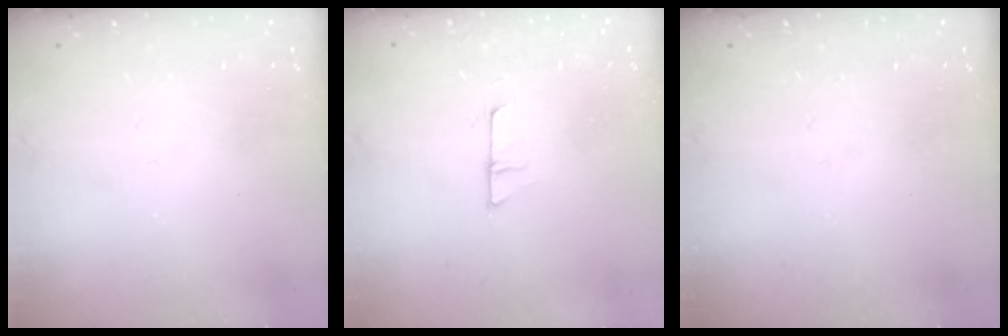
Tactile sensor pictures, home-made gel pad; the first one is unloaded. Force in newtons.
{"total": 5.7, "press": 5.6, "slide": 0.6}
{"total": 0.0}